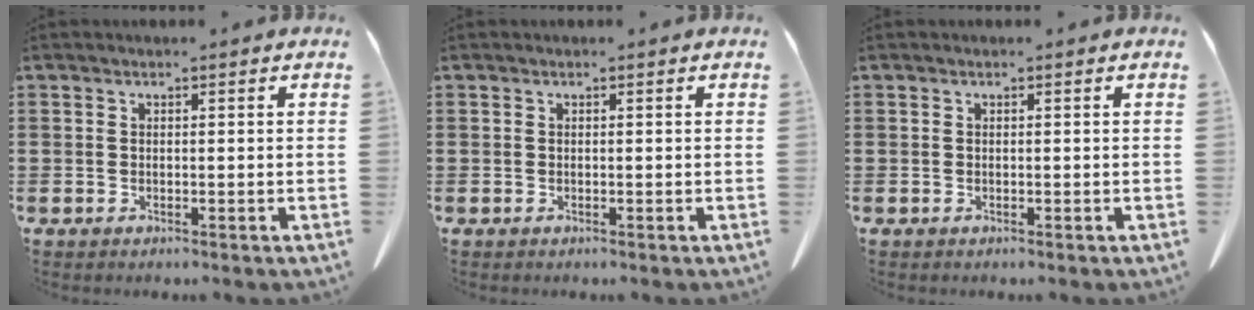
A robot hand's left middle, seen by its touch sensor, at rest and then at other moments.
{"total": 0.0}
{"total": 0.0}